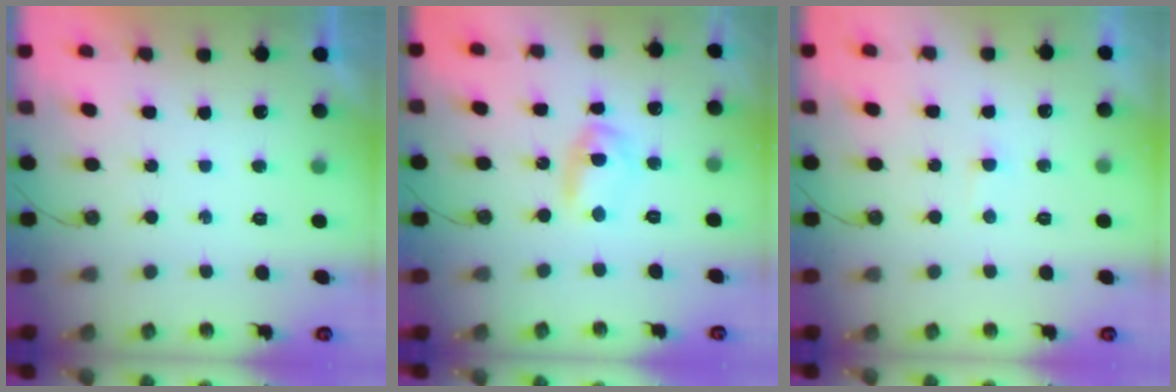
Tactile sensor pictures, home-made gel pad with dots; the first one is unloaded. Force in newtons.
{"total": 6.6, "press": 6.5, "slide": 0.4}
{"total": 1.4, "press": 1.4, "slide": 0.3}